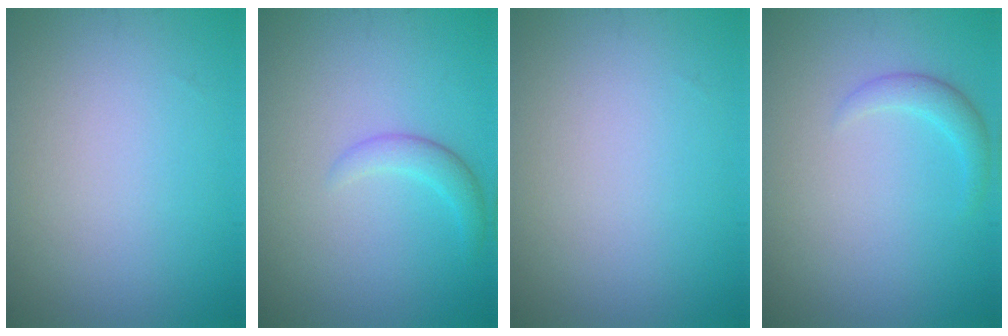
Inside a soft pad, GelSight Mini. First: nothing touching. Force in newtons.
{"total": 1.7, "press": 1.7, "slide": 0.1}
{"total": 0.0}
{"total": 1.5, "press": 1.5, "slide": 0.2}